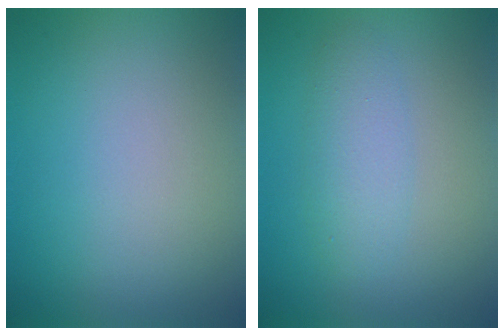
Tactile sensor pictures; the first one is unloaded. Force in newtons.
{"total": 2.9, "press": 2.9, "slide": 0.1}